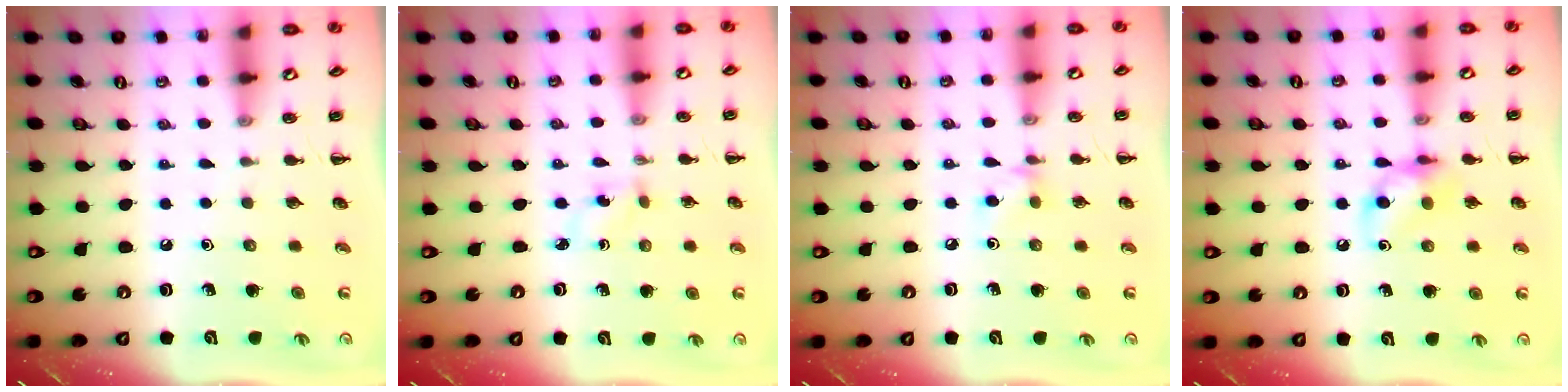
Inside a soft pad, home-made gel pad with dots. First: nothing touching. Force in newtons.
{"total": 2.2, "press": 2.1, "slide": 0.8}
{"total": 4.6, "press": 4.3, "slide": 1.6}
{"total": 9.3, "press": 9.3, "slide": 0.7}